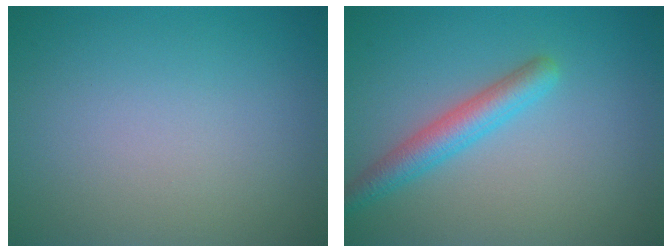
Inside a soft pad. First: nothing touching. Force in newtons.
{"total": 3.2, "press": 3.2, "slide": 0.1}